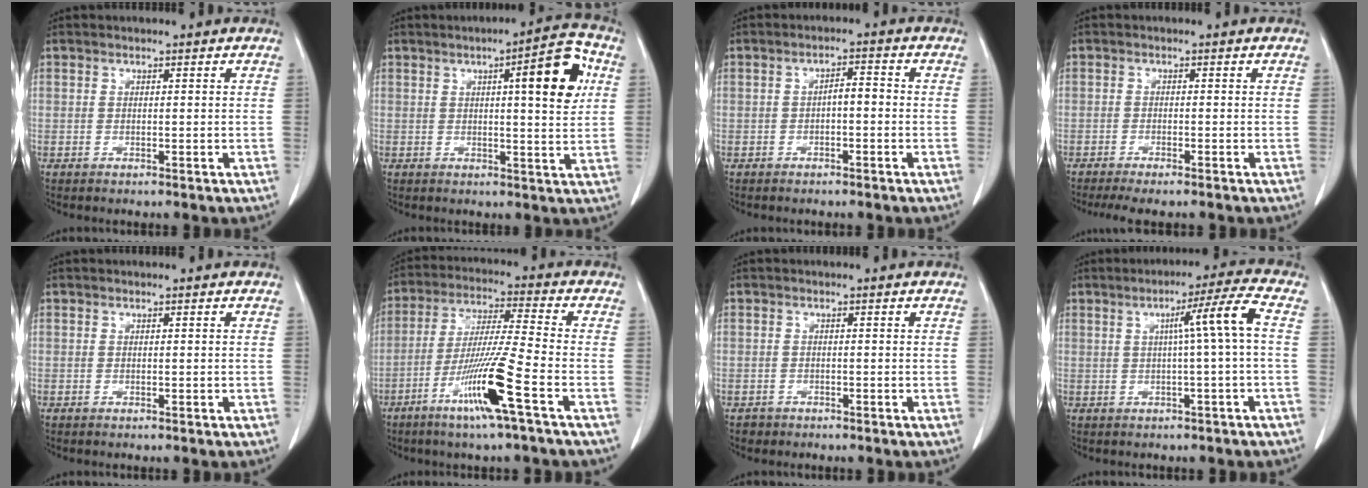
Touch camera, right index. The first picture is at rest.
{"total": 9.8, "force": [2.8, 1.4, 9.2], "torque": [-0.120, 0.011, 0.032]}
{"total": 2.5, "force": [-0.5, 0.9, 2.3], "torque": [-0.035, 0.011, -0.008]}
{"total": 5.1, "force": [-4.3, 0.7, 2.8], "torque": [-0.035, -0.009, -0.066]}
{"total": 0.0}
{"total": 12.0, "force": [-5.6, -1.2, 10.5], "torque": [-0.202, -0.018, -0.110]}
{"total": 1.3, "force": [-0.8, 1.0, -0.2], "torque": [-0.003, 0.004, -0.016]}
{"total": 6.3, "force": [0.5, -1.4, 6.1], "torque": [-0.094, 0.012, 0.011]}